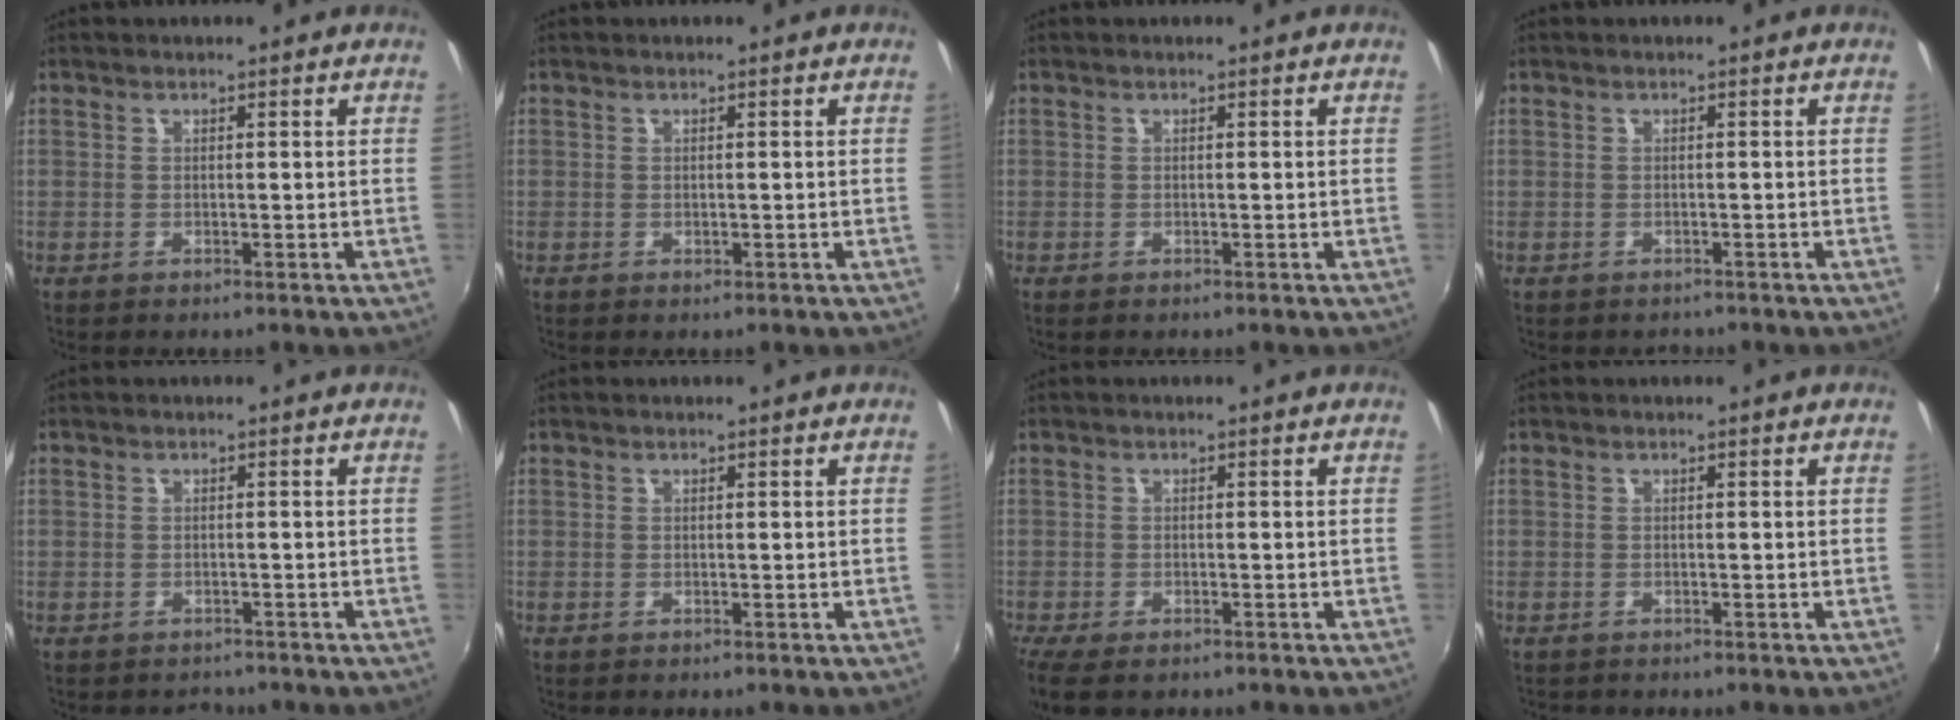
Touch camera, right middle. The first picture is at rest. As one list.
[{"total": 0.0}, {"total": 0.0}, {"total": 1.4, "force": [-1.0, 0.9, -0.1], "torque": [-0.001, 0.001, -0.014]}, {"total": 1.9, "force": [-1.5, 1.2, -0.3], "torque": [-0.001, 0.004, -0.021]}, {"total": 0.0}, {"total": 6.5, "force": [-4.7, 2.3, 3.9], "torque": [-0.093, -0.034, -0.085]}, {"total": 0.7, "force": [-0.6, 0.4, 0.0], "torque": [-0.004, -0.001, -0.010]}]